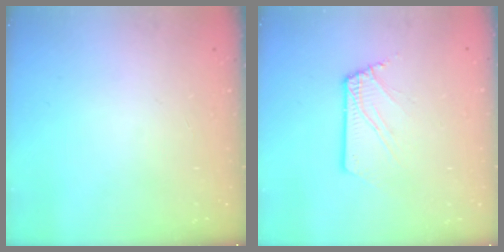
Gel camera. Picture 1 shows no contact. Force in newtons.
{"total": 2.5, "press": 2.5, "slide": 0.3}